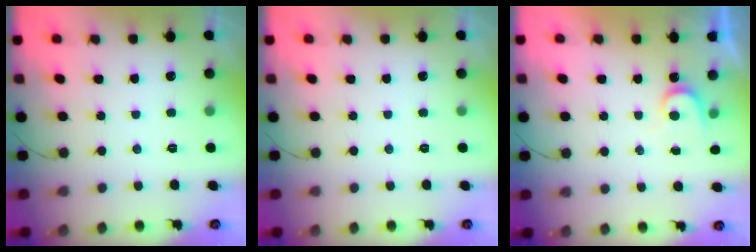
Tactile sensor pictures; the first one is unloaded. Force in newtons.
{"total": 0.0}
{"total": 3.4, "press": 3.3, "slide": 0.3}